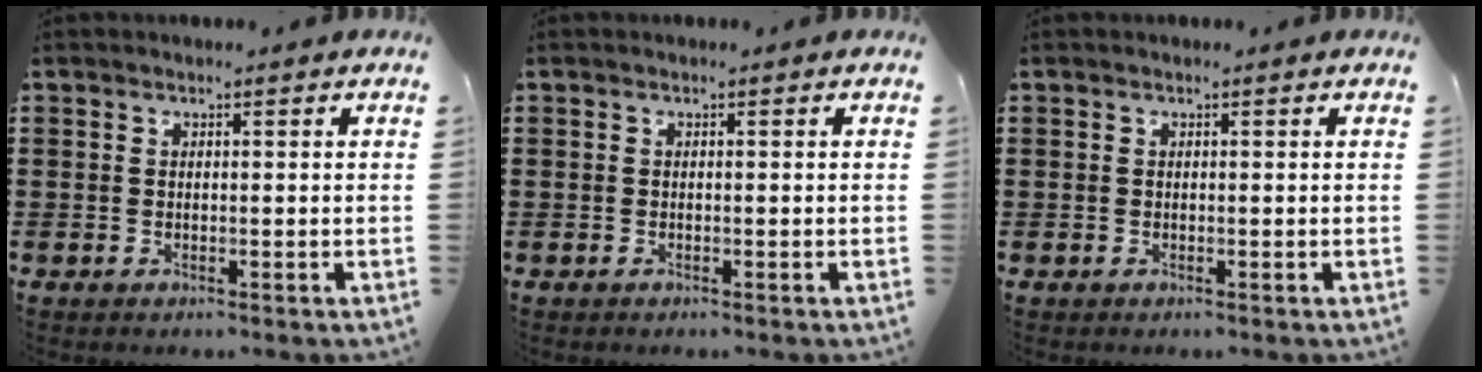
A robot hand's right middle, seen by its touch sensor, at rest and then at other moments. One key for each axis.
{"total": 0.0}
{"total": 0.0}